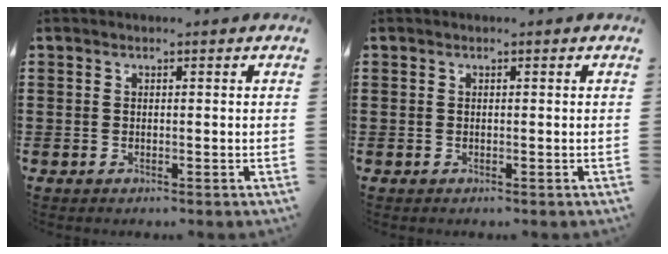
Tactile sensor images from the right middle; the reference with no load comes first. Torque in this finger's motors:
{"motor_torque": [0.10, -0.09, -0.01, 0.02]}